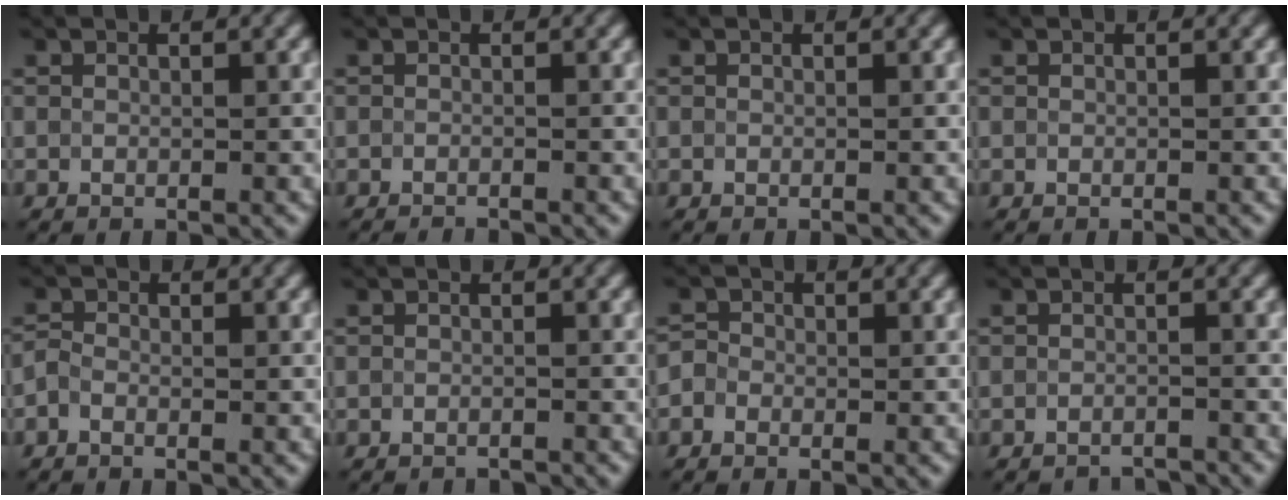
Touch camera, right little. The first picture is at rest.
{"total": 1.1, "force": [-1.0, 0.2, 0.5], "torque": [0.007, -0.005, -0.016]}
{"total": 0.0}
{"total": 0.0}
{"total": 0.8, "force": [-0.7, 0.4, 0.3], "torque": [-0.009, -0.001, -0.015]}
{"total": 1.4, "force": [-1.3, 0.0, 0.3], "torque": [0.006, -0.008, -0.020]}
{"total": 1.4, "force": [-0.6, 1.2, 0.4], "torque": [0.003, 0.005, -0.013]}
{"total": 2.7, "force": [-2.6, 0.2, 0.3], "torque": [0.006, -0.007, -0.036]}